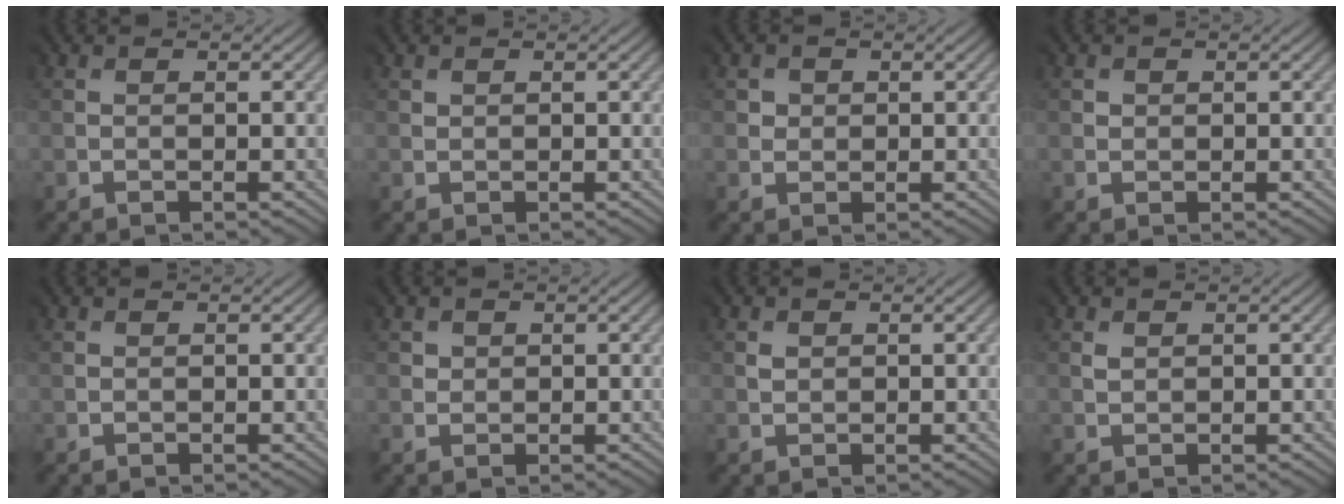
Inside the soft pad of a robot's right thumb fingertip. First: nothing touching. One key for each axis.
{"total": 1.0, "fx": 0.9, "fy": 0.4, "fz": -0.1, "tx": 0.002, "ty": -0.001, "tz": 0.017}
{"total": 1.6, "fx": 0.8, "fy": 1.1, "fz": -0.8, "tx": 0.010, "ty": -0.003, "tz": 0.010}
{"total": 0.9, "fx": 0.7, "fy": 0.6, "fz": -0.3, "tx": 0.007, "ty": -0.002, "tz": 0.013}
{"total": 0.5, "fx": 0.3, "fy": 0.2, "fz": 0.3, "tx": -0.006, "ty": -0.001, "tz": 0.007}
{"total": 1.5, "fx": 1.1, "fy": 0.8, "fz": -0.5, "tx": 0.008, "ty": -0.003, "tz": 0.018}
{"total": 0.9, "fx": 0.7, "fy": 0.4, "fz": -0.5, "tx": 0.005, "ty": -0.001, "tz": 0.013}
{"total": 1.0, "fx": 0.8, "fy": 0.4, "fz": -0.2, "tx": -0.001, "ty": -0.001, "tz": 0.016}